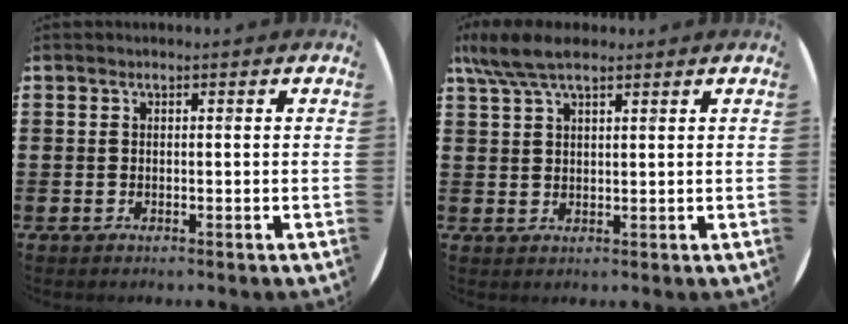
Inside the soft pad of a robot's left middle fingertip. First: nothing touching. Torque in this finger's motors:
{"motor_torque": [1.11, -1.02, 0.17, 0.08]}